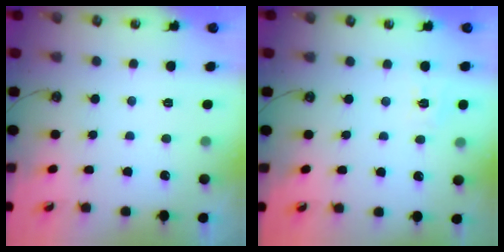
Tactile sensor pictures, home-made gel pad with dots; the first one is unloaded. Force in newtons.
{"total": 5.3, "press": 5.2, "slide": 0.7}